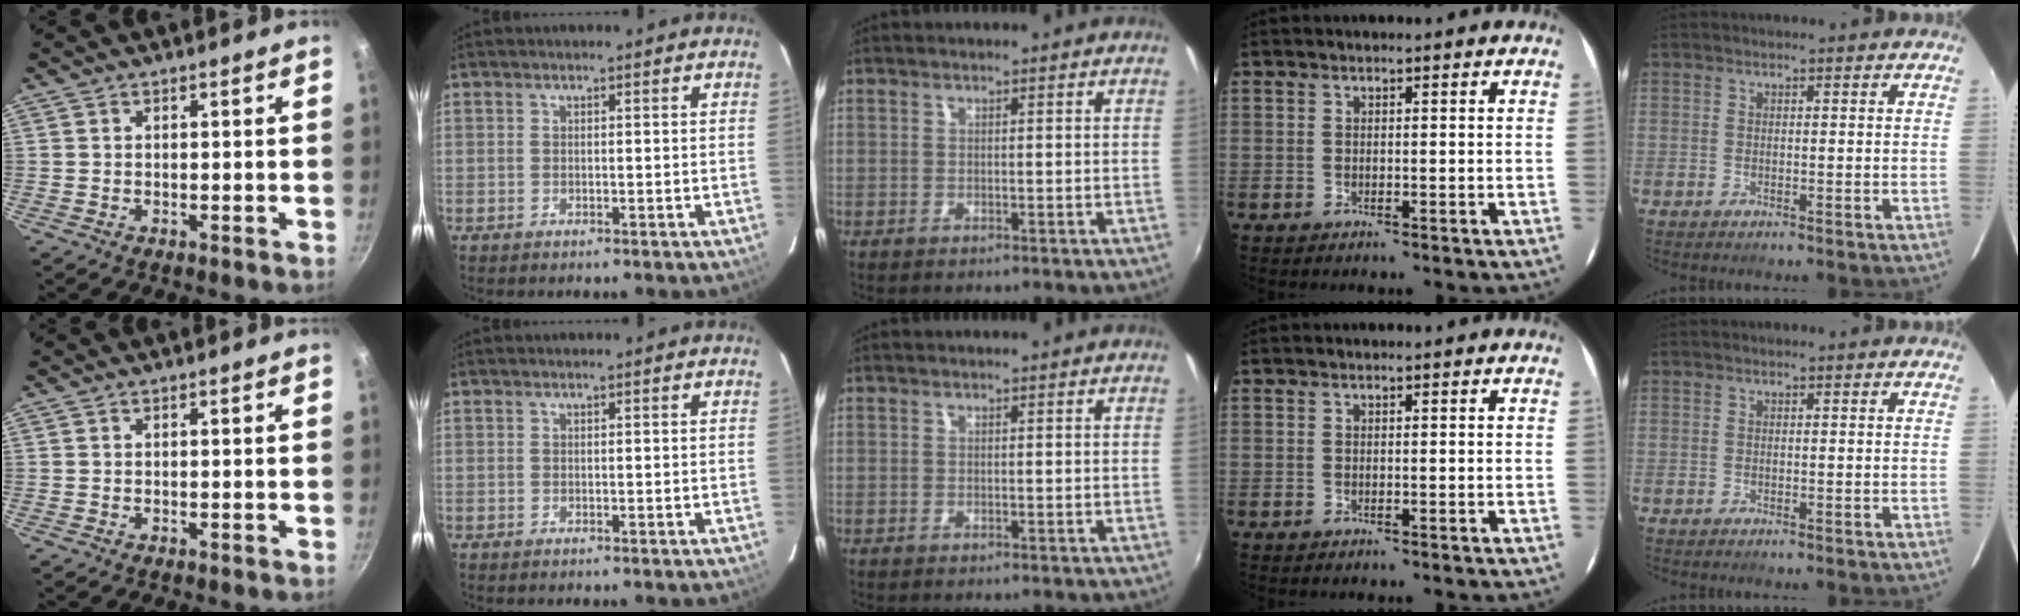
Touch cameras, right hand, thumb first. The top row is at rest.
{}